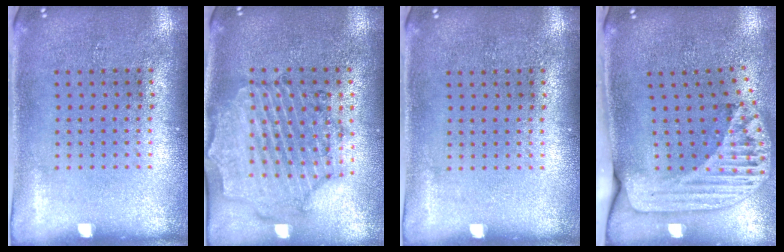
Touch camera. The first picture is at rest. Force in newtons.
{"total": 1.6, "press": 1.6, "slide": 0.3}
{"total": 0.0}
{"total": 2.4, "press": 1.7, "slide": 1.7}